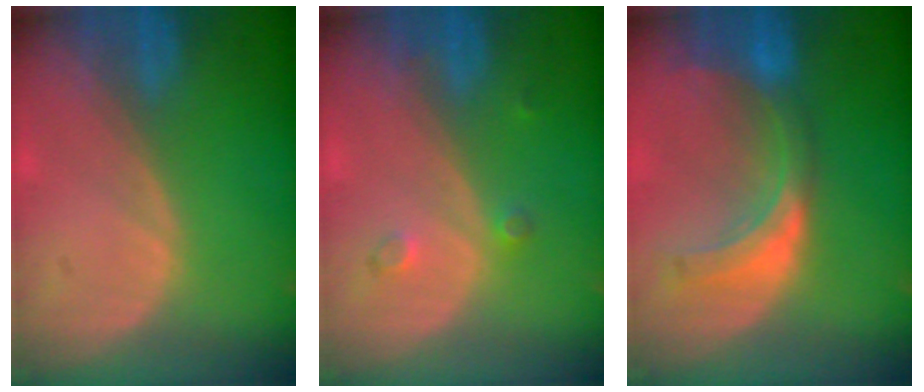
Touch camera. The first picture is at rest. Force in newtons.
{"total": 2.1, "press": 1.8, "slide": 1.1}
{"total": 7.8, "press": 6.9, "slide": 3.5}